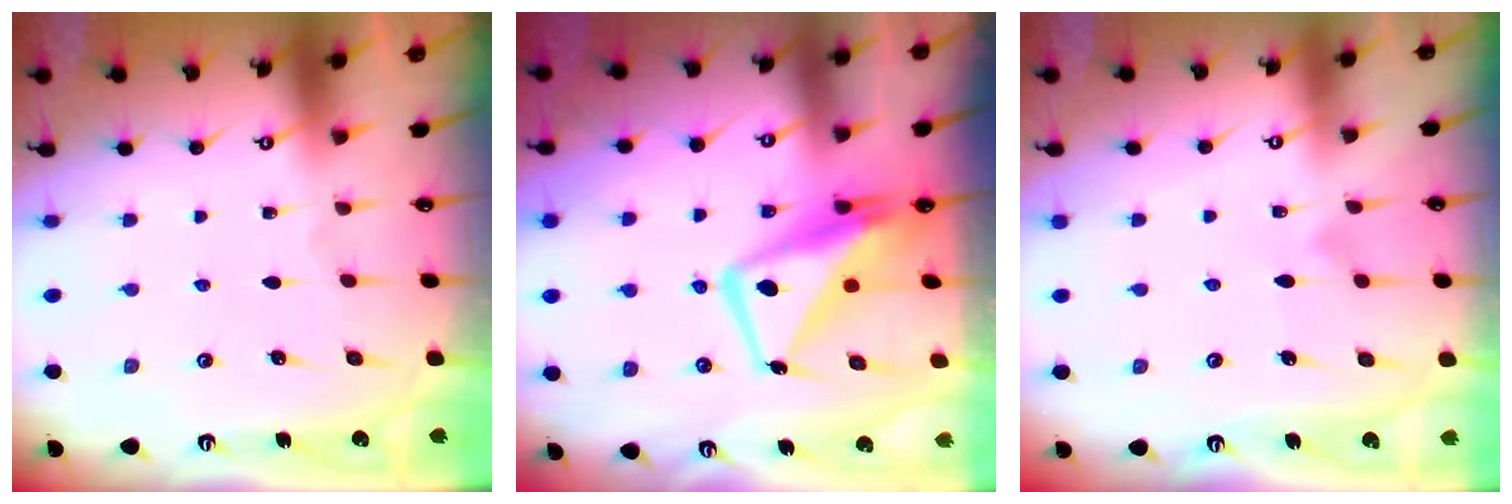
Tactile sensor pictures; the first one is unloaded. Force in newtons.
{"total": 12.9, "press": 12.8, "slide": 1.4}
{"total": 7.5, "press": 7.5, "slide": 0.2}